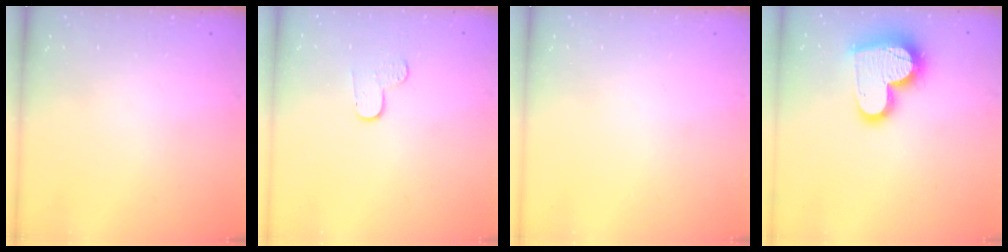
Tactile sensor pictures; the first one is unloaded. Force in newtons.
{"total": 6.2, "press": 6.2, "slide": 0.6}
{"total": 0.0}
{"total": 17.4, "press": 17.3, "slide": 1.3}